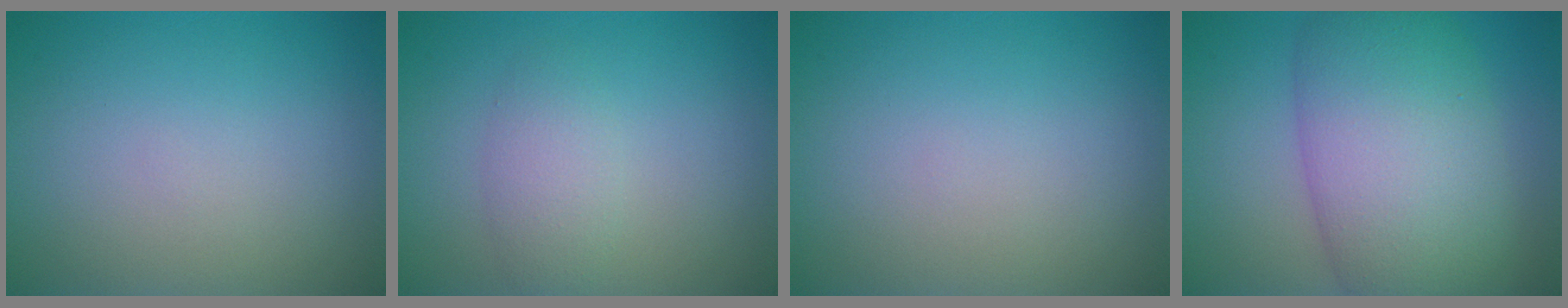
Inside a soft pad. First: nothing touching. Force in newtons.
{"total": 2.3, "press": 2.3, "slide": 0.1}
{"total": 0.0}
{"total": 11.1, "press": 11.1, "slide": 0.3}